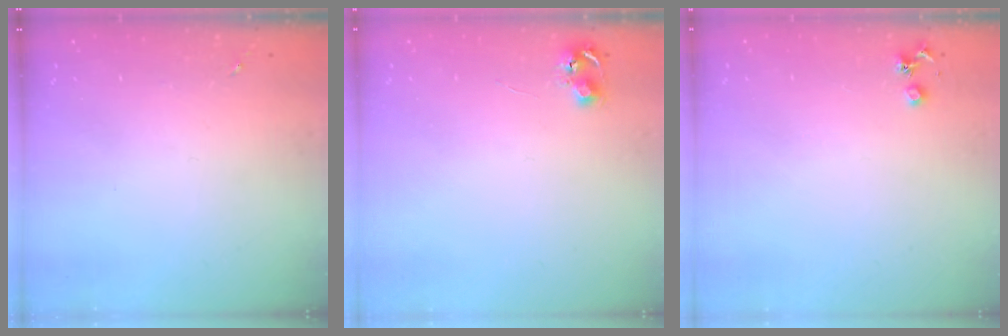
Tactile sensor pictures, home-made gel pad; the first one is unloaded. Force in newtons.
{"total": 5.3, "press": 5.3, "slide": 0.5}
{"total": 3.6, "press": 3.5, "slide": 0.5}